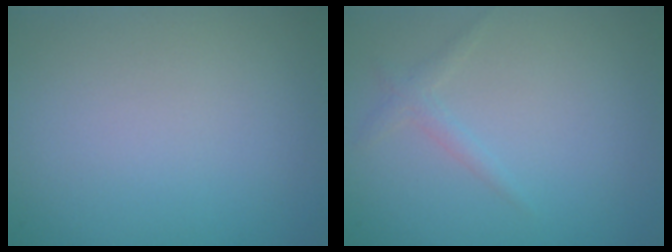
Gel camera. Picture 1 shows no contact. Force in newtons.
{"total": 1.1, "press": 1.1, "slide": 0.1}